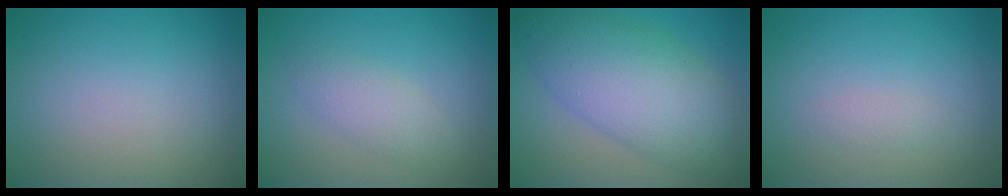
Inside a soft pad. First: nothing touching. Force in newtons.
{"total": 2.2, "press": 2.2, "slide": 0.0}
{"total": 9.4, "press": 9.4, "slide": 0.3}
{"total": 0.8, "press": 0.8, "slide": 0.0}